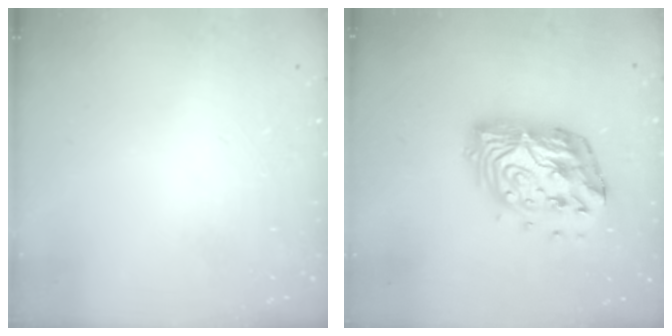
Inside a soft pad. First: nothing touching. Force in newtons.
{"total": 15.0, "press": 15.0, "slide": 1.5}